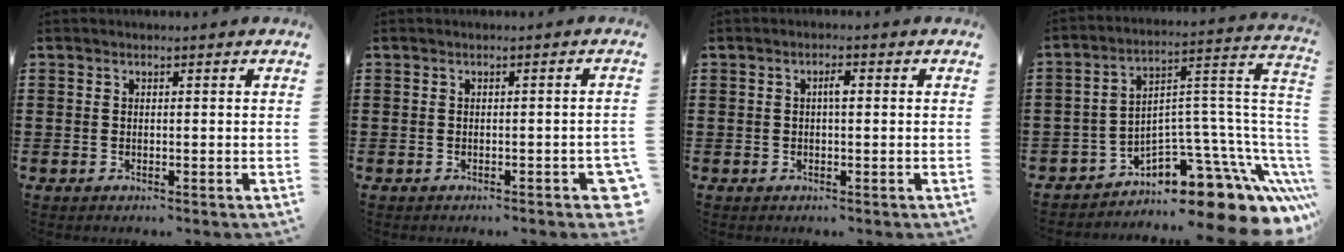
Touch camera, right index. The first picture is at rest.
{"total": 1.5, "force": [-0.9, 0.5, 1.1], "torque": [-0.019, -0.002, -0.017]}
{"total": 1.7, "force": [0.1, 0.5, 1.6], "torque": [-0.031, 0.004, 0.000]}
{"total": 8.9, "force": [-6.0, 4.2, 5.0], "torque": [-0.078, -0.011, -0.108]}